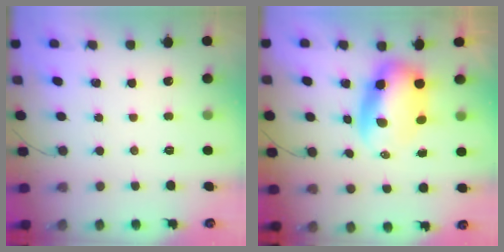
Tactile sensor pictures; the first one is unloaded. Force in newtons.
{"total": 7.2, "press": 7.0, "slide": 1.9}